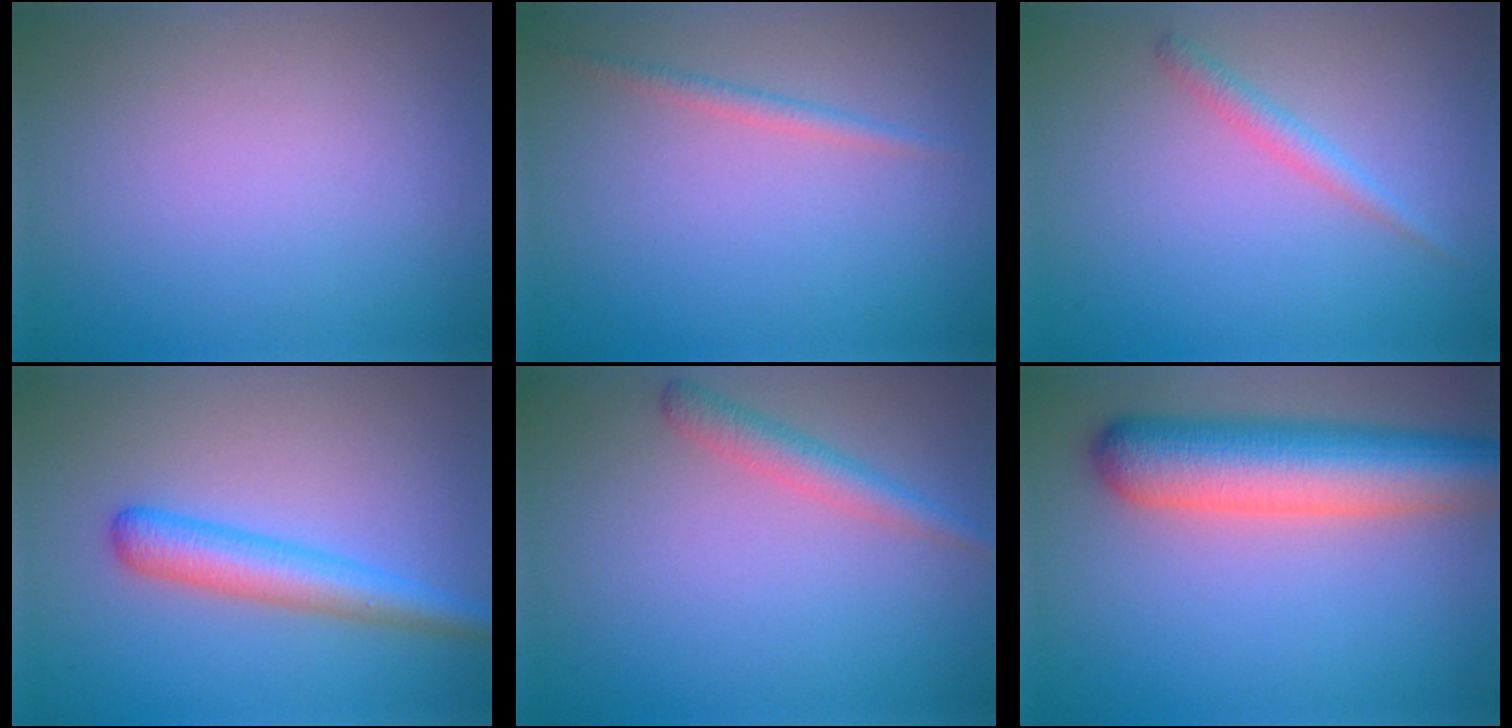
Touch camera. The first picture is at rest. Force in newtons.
{"total": 1.2, "press": 1.2, "slide": 0.0}
{"total": 1.4, "press": 1.4, "slide": 0.1}
{"total": 3.9, "press": 3.9, "slide": 0.1}
{"total": 2.2, "press": 2.2, "slide": 0.1}
{"total": 8.6, "press": 8.6, "slide": 0.3}